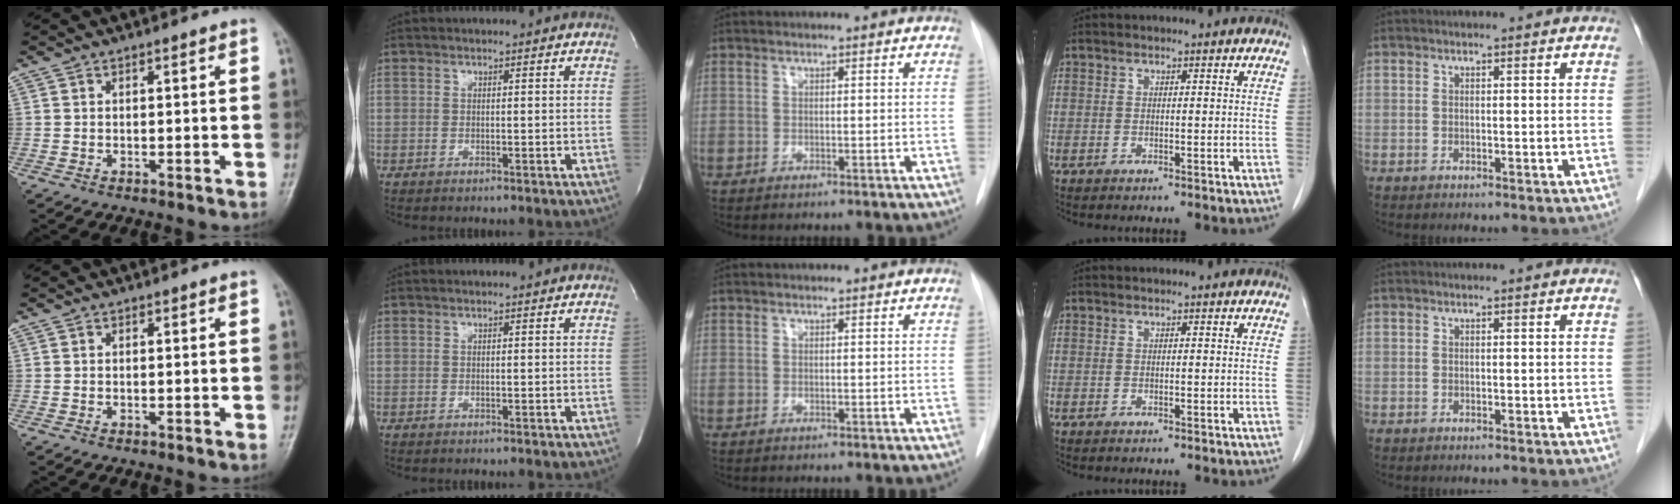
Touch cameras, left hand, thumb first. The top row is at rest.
{}